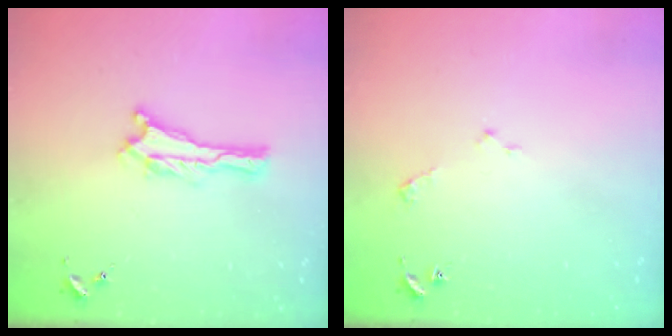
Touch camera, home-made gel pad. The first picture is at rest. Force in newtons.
{"total": 1.6, "press": 1.6, "slide": 0.2}